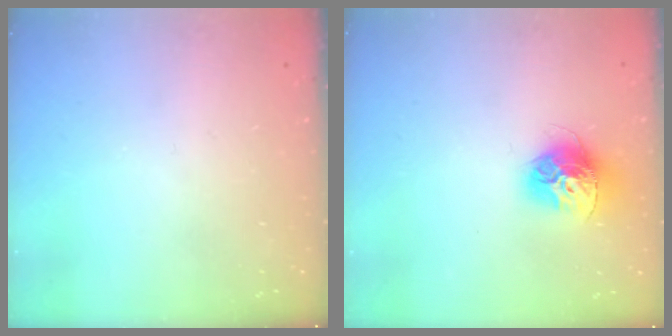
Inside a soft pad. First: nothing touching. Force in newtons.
{"total": 13.8, "press": 13.8, "slide": 1.3}